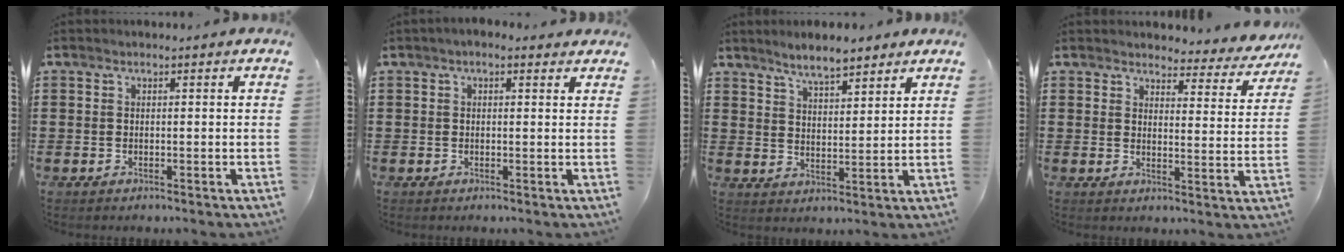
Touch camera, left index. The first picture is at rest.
{"total": 1.3, "force": [0.5, 0.7, 0.9], "torque": [-0.019, 0.006, 0.007]}
{"total": 5.1, "force": [4.7, 1.0, 1.7], "torque": [-0.048, -0.007, 0.086]}
{"total": 4.1, "force": [3.9, 0.8, 1.0], "torque": [-0.031, -0.024, 0.066]}